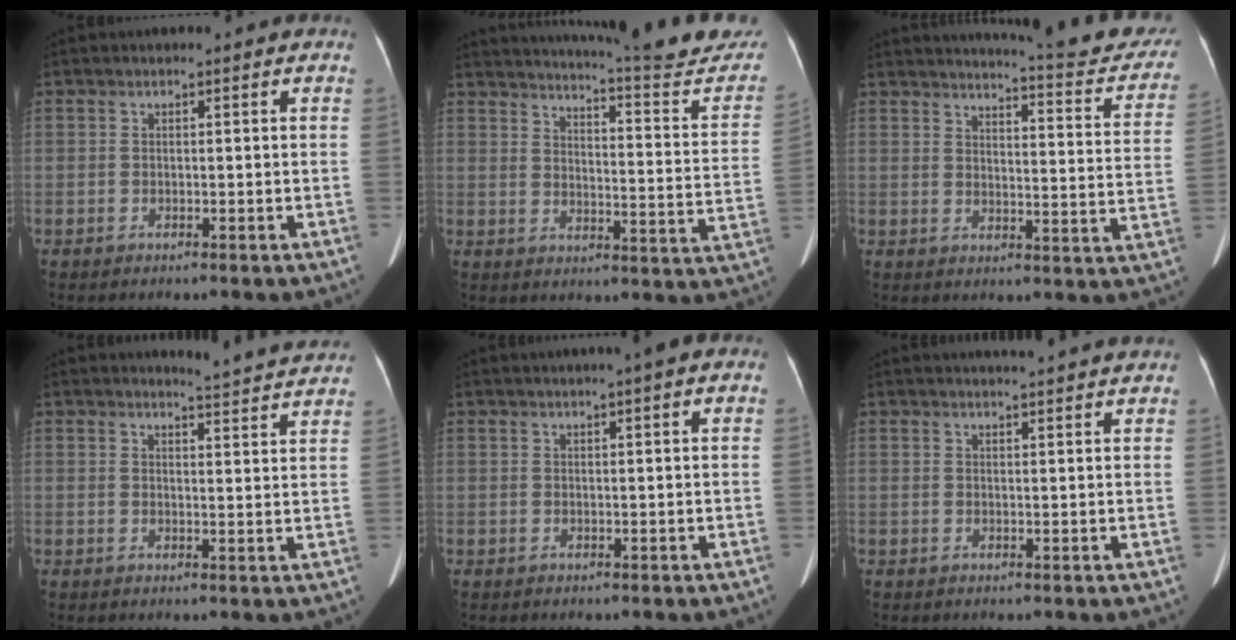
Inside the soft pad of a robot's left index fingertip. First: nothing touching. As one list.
[{"total": 22.6, "force": [21.2, 1.0, 7.7], "torque": [-0.107, -0.089, 0.254]}, {"total": 18.9, "force": [17.5, 2.4, 6.6], "torque": [-0.071, -0.065, 0.192]}, {"total": 8.2, "force": [8.1, -0.7, 1.1], "torque": [-0.029, -0.023, 0.086]}, {"total": 3.5, "force": [2.4, -0.3, 2.5], "torque": [-0.035, 0.019, 0.036]}, {"total": 8.0, "force": [7.4, -0.4, 2.9], "torque": [-0.039, 0.016, 0.079]}]